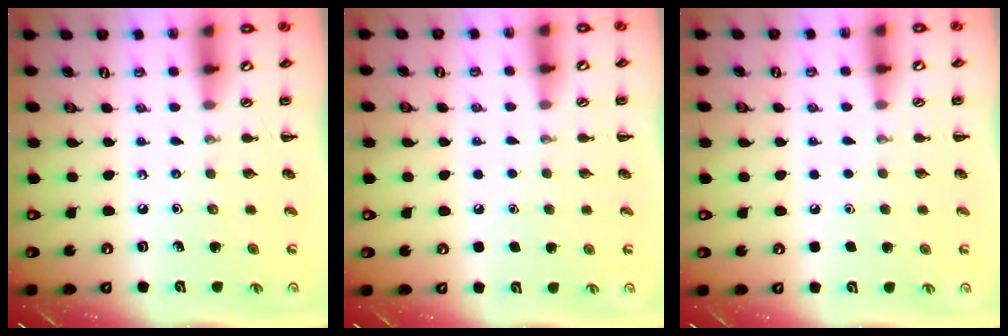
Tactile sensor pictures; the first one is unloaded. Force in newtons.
{"total": 1.9, "press": 1.9, "slide": 0.2}
{"total": 1.6, "press": 1.6, "slide": 0.1}